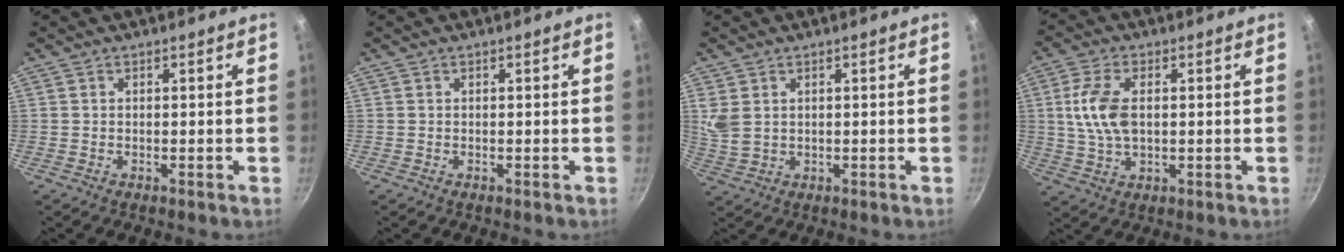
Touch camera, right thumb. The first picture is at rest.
{"total": 0.0}
{"total": 4.4, "force": [1.5, 3.0, 2.8], "torque": [-0.051, -0.008, 0.037]}
{"total": 9.0, "force": [1.1, 5.1, 7.4], "torque": [-0.147, 0.005, 0.020]}